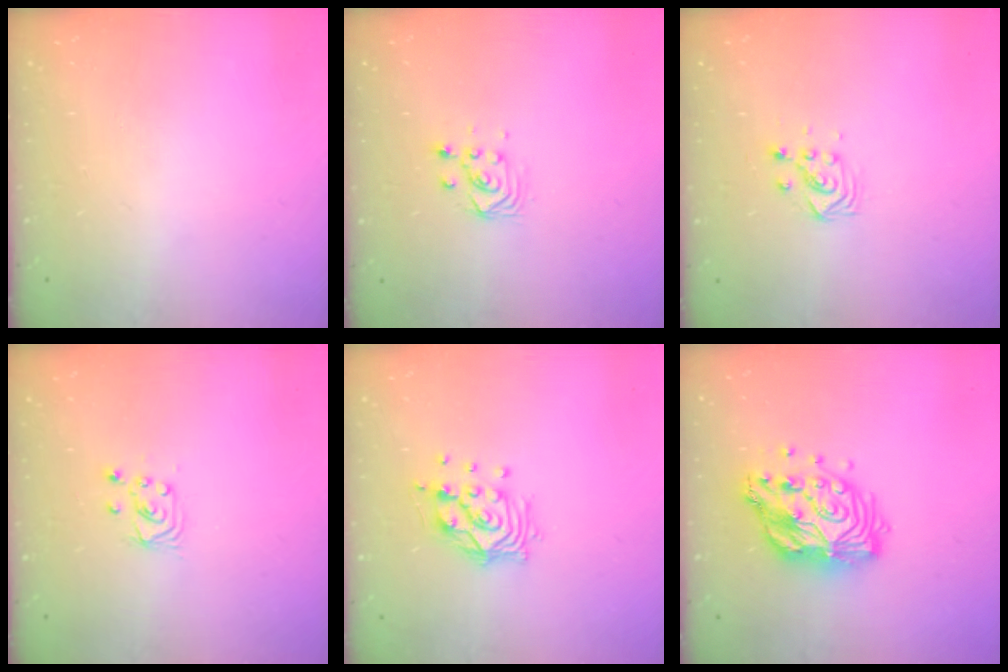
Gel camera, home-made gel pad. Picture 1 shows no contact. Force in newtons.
{"total": 3.3, "press": 3.1, "slide": 1.0}
{"total": 3.5, "press": 3.5, "slide": 0.4}
{"total": 3.0, "press": 3.0, "slide": 0.3}
{"total": 10.1, "press": 10.0, "slide": 1.1}
{"total": 15.4, "press": 15.4, "slide": 1.4}